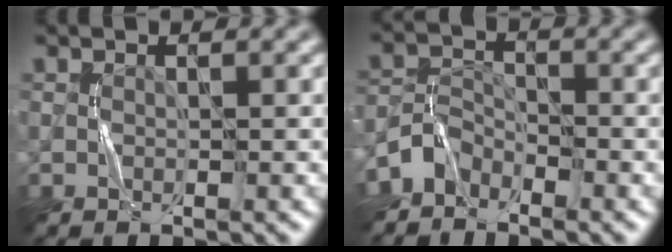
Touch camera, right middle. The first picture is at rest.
{"total": 2.7, "force": [-2.3, 1.3, 0.5], "torque": [-0.011, 0.009, -0.056]}